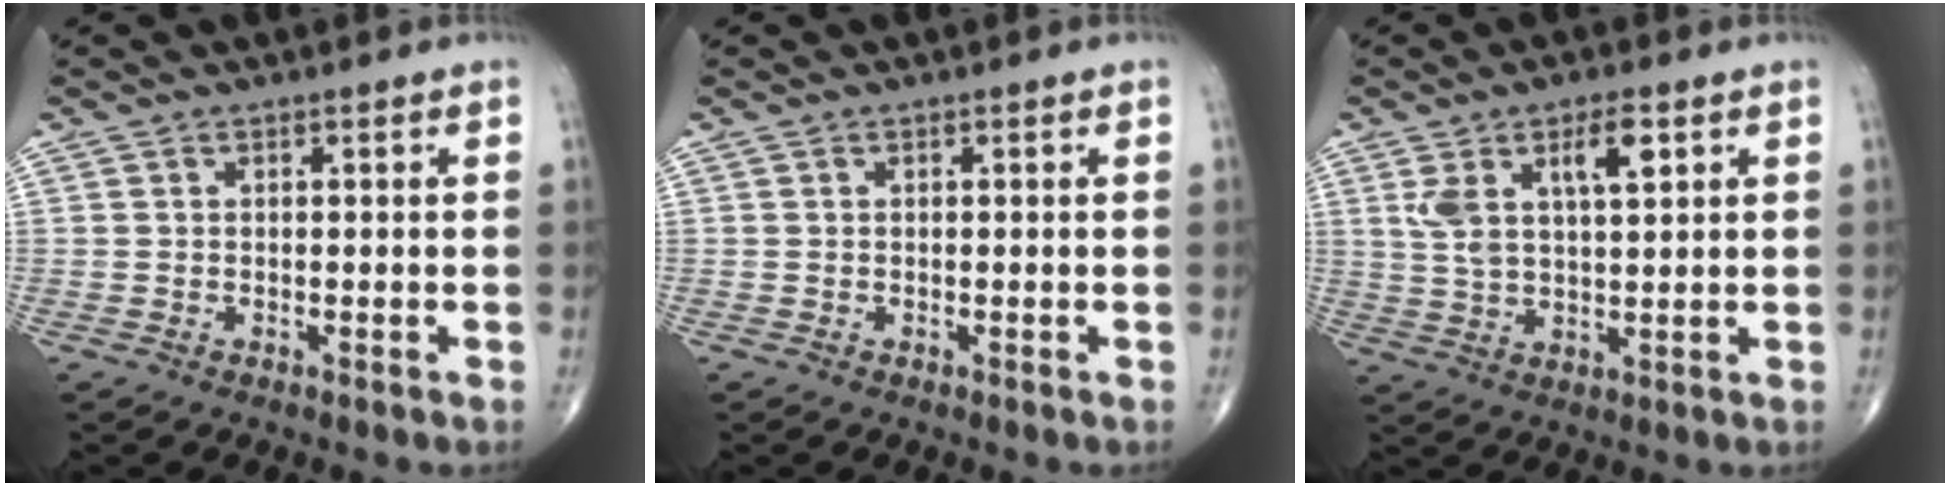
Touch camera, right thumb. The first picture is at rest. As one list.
[{"total": 0.0}, {"total": 8.7, "force": [3.7, 3.5, 7.1], "torque": [-0.127, -0.007, 0.073]}]